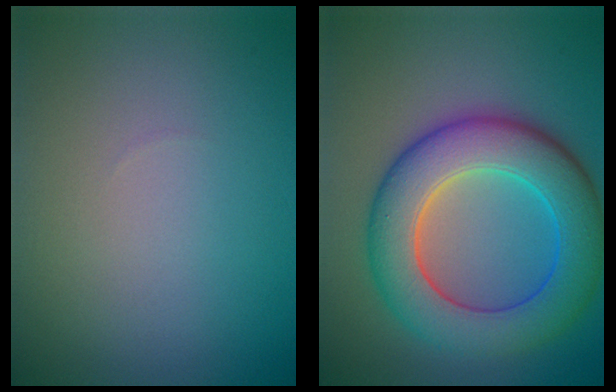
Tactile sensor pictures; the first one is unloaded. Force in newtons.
{"total": 9.3, "press": 9.3, "slide": 0.1}